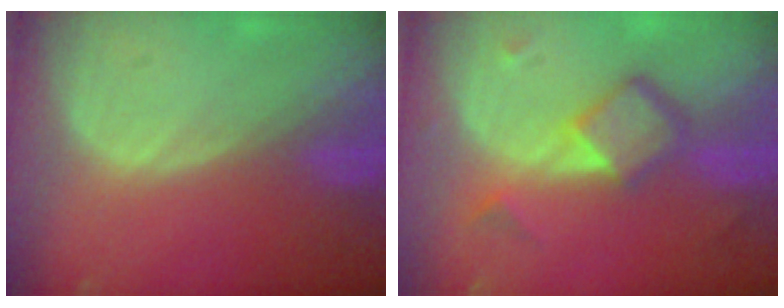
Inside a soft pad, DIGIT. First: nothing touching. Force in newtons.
{"total": 6.6, "press": 5.7, "slide": 3.3}